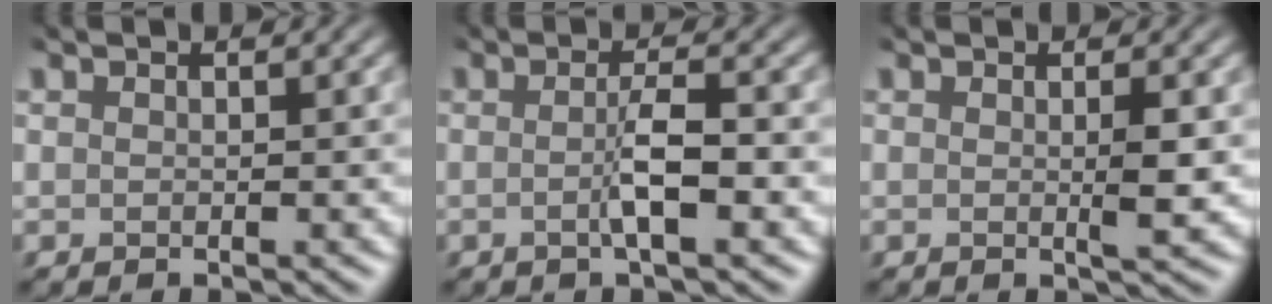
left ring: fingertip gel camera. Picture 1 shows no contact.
{"total": 2.8, "force": [-1.2, 0.3, 2.5], "torque": [-0.044, -0.004, -0.019]}
{"total": 1.8, "force": [-0.2, 0.3, 1.8], "torque": [-0.027, -0.004, 0.001]}